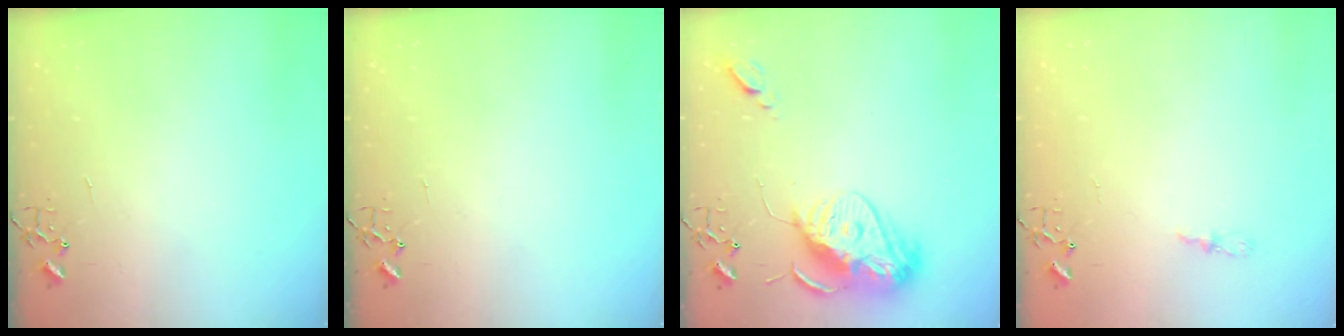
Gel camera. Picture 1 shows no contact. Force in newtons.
{"total": 0.0}
{"total": 15.3, "press": 15.3, "slide": 1.3}
{"total": 4.4, "press": 4.3, "slide": 0.5}